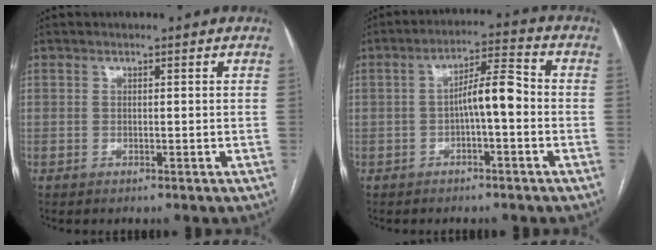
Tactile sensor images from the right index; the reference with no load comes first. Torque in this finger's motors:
{"motor_torque": [0.98, -0.10, 0.44, 0.11]}